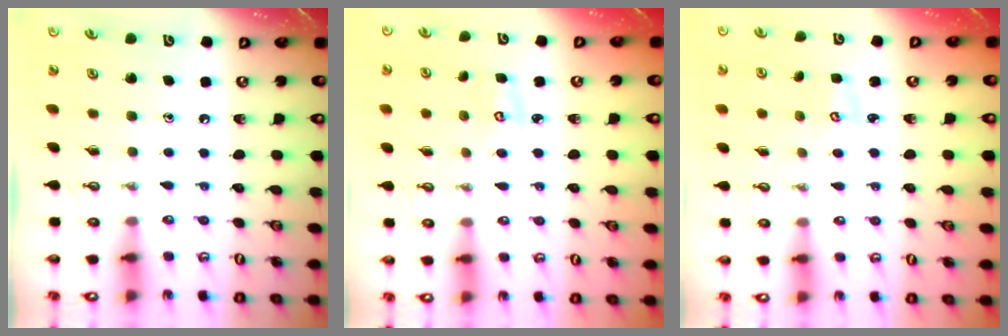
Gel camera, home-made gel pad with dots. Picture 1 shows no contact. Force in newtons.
{"total": 3.7, "press": 3.7, "slide": 0.3}
{"total": 2.2, "press": 2.2, "slide": 0.3}